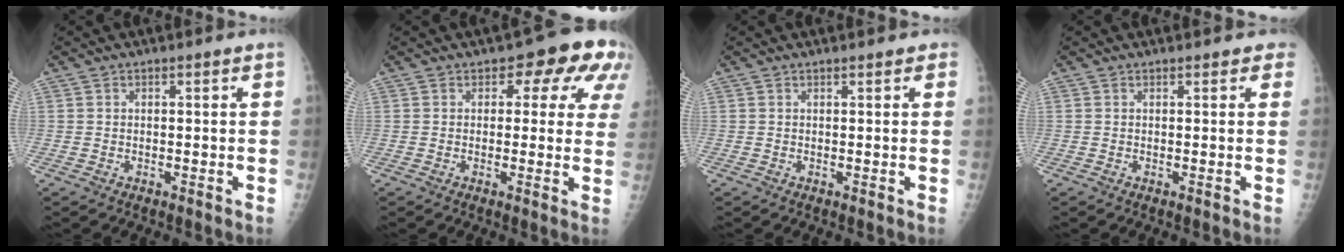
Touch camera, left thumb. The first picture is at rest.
{"total": 9.5, "force": [3.5, 5.5, 6.8], "torque": [-0.017, -0.001, 0.029]}
{"total": 0.9, "force": [0.6, 0.5, 0.5], "torque": [-0.001, 0.000, 0.002]}
{"total": 1.2, "force": [0.8, 0.7, 0.4], "torque": [0.011, -0.002, 0.000]}